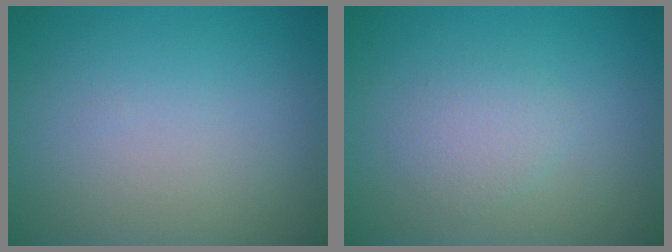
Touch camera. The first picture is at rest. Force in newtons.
{"total": 1.7, "press": 1.7, "slide": 0.0}